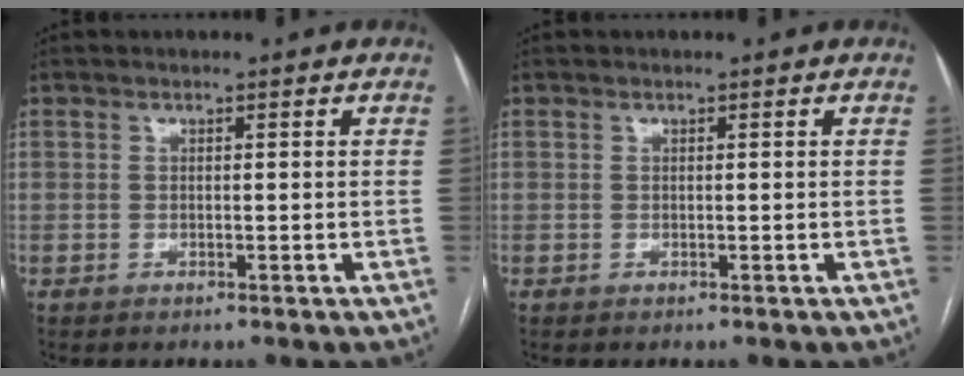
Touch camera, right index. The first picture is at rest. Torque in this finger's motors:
{"motor_torque": [0.41, 0.23, 0.11, 0.01]}